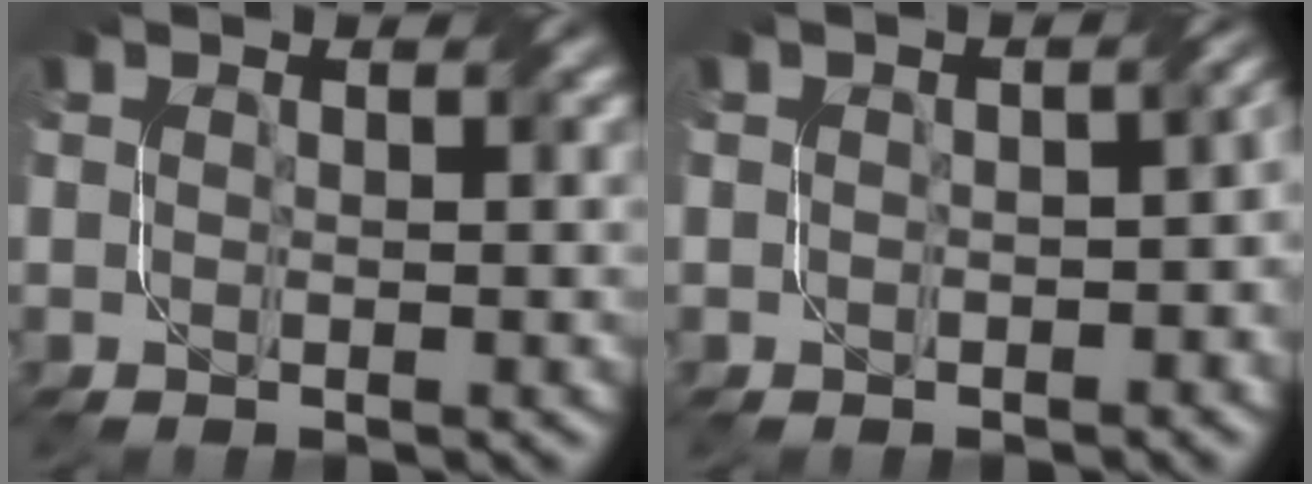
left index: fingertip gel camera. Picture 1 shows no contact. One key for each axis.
{"total": 3.8, "fx": -0.5, "fy": 2.2, "fz": 3.1, "tx": -0.015, "ty": -0.002, "tz": 0.003}